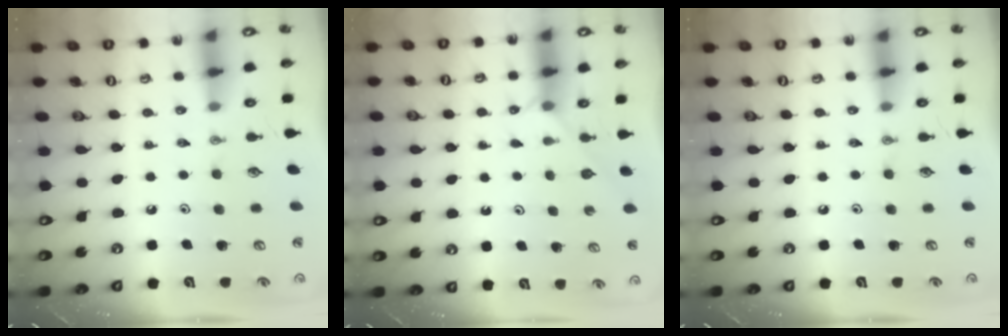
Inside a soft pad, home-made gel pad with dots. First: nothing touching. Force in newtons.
{"total": 1.8, "press": 1.7, "slide": 0.4}
{"total": 0.0}